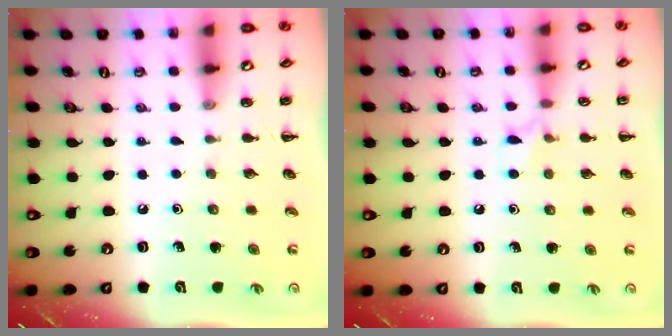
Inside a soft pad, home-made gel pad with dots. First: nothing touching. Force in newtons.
{"total": 5.2, "press": 4.9, "slide": 1.6}